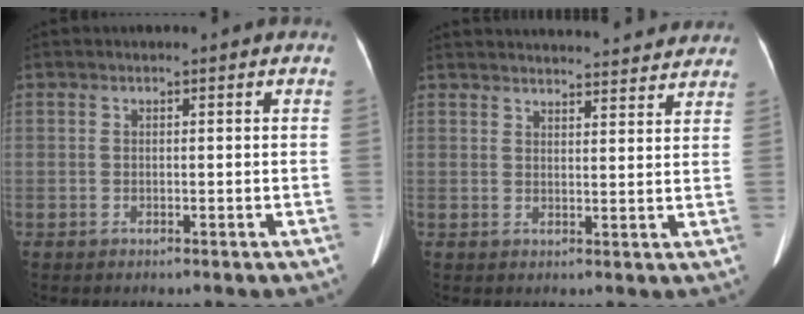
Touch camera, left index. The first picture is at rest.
{"total": 19.8, "force": [18.9, 3.0, 5.1], "torque": [-0.063, 0.000, 0.233]}